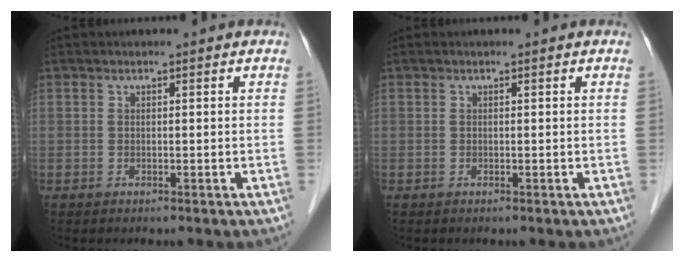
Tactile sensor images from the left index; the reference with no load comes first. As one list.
[{"total": 0.0}]